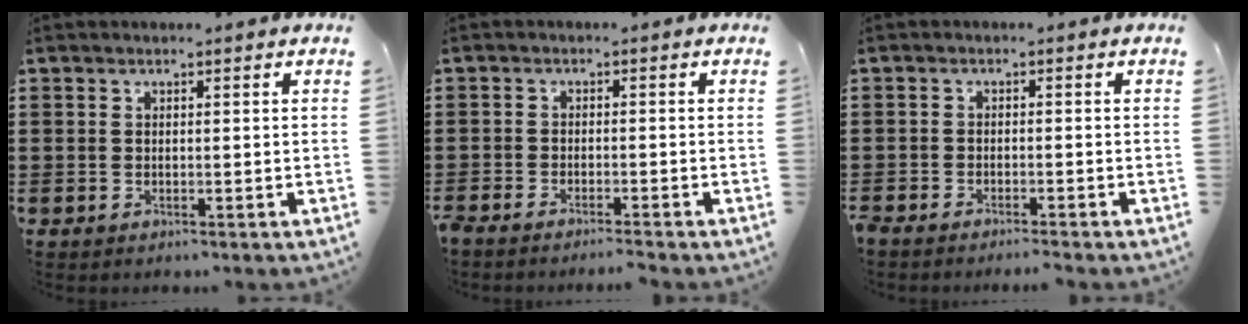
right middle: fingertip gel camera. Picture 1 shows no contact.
{"total": 2.1, "force": [-2.0, -0.1, 0.4], "torque": [-0.009, -0.001, -0.041]}
{"total": 1.8, "force": [-1.8, -0.1, 0.3], "torque": [-0.007, 0.000, -0.037]}